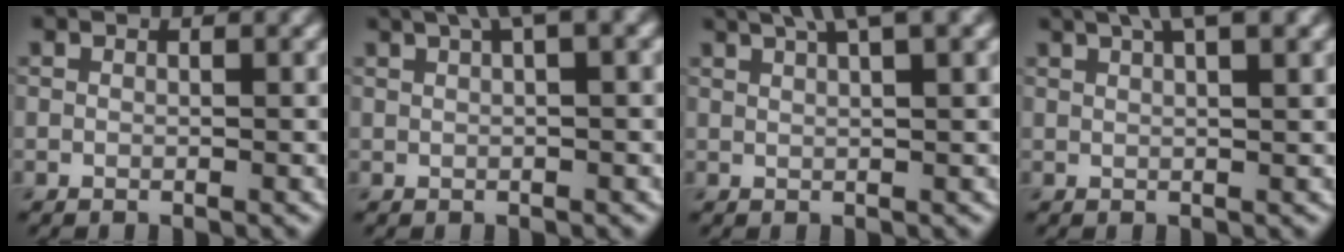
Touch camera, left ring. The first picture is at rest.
{"total": 3.8, "force": [2.2, 0.8, 3.0], "torque": [-0.039, 0.018, 0.037]}
{"total": 4.6, "force": [3.1, 0.8, 3.4], "torque": [-0.040, 0.015, 0.038]}
{"total": 5.1, "force": [3.3, 1.5, 3.6], "torque": [-0.035, 0.016, 0.028]}